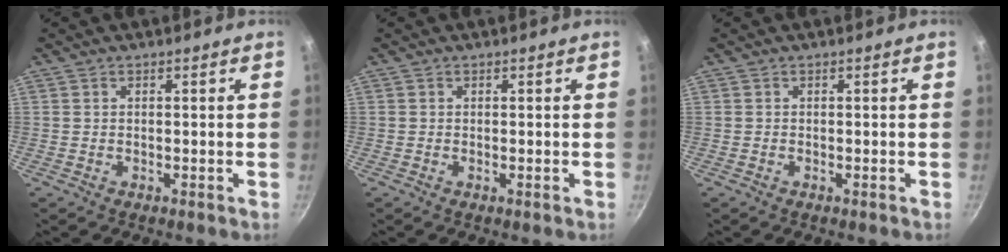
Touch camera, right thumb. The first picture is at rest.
{"total": 0.0}
{"total": 0.0}